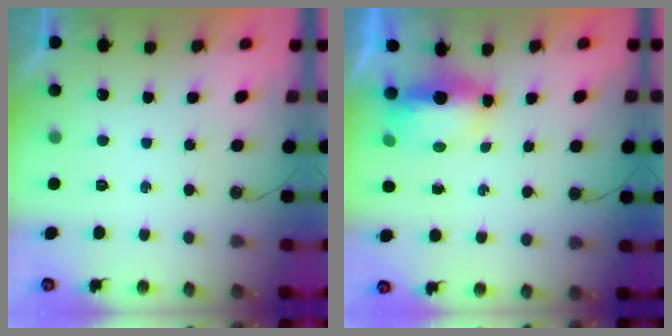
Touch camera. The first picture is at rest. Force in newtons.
{"total": 9.6, "press": 7.9, "slide": 5.4}